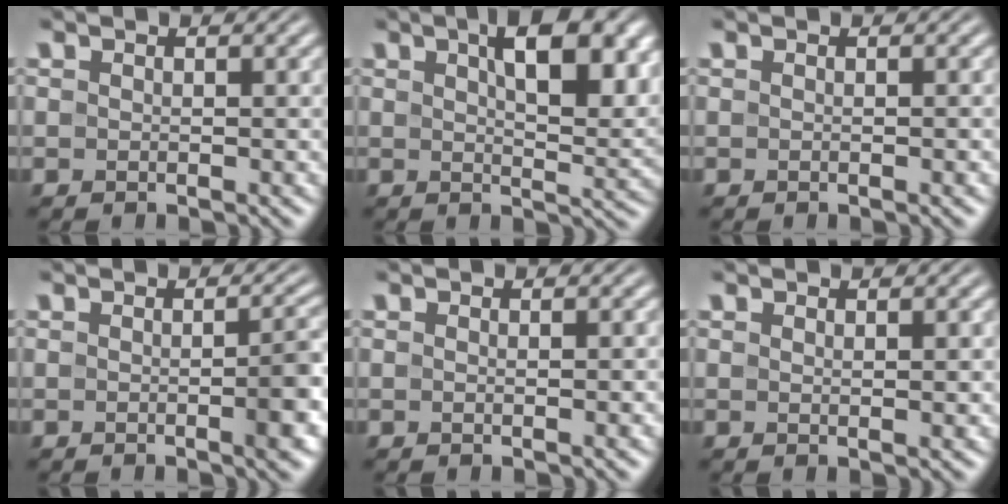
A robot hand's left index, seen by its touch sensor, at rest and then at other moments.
{"total": 8.3, "force": [3.2, 3.2, 6.9], "torque": [-0.099, 0.005, 0.051]}
{"total": 0.8, "force": [-0.2, 0.1, 0.8], "torque": [-0.007, 0.000, -0.005]}
{"total": 2.9, "force": [-0.6, 0.5, 2.8], "torque": [-0.037, 0.000, -0.008]}
{"total": 0.8, "force": [-0.1, 0.0, 0.8], "torque": [-0.010, 0.000, -0.003]}
{"total": 0.8, "force": [0.3, 0.1, 0.7], "torque": [-0.012, -0.002, 0.006]}